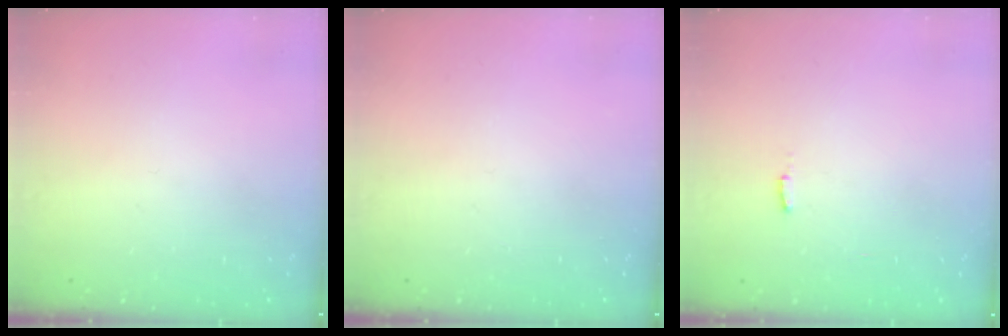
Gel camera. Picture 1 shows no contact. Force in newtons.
{"total": 0.0}
{"total": 4.3, "press": 4.2, "slide": 0.3}